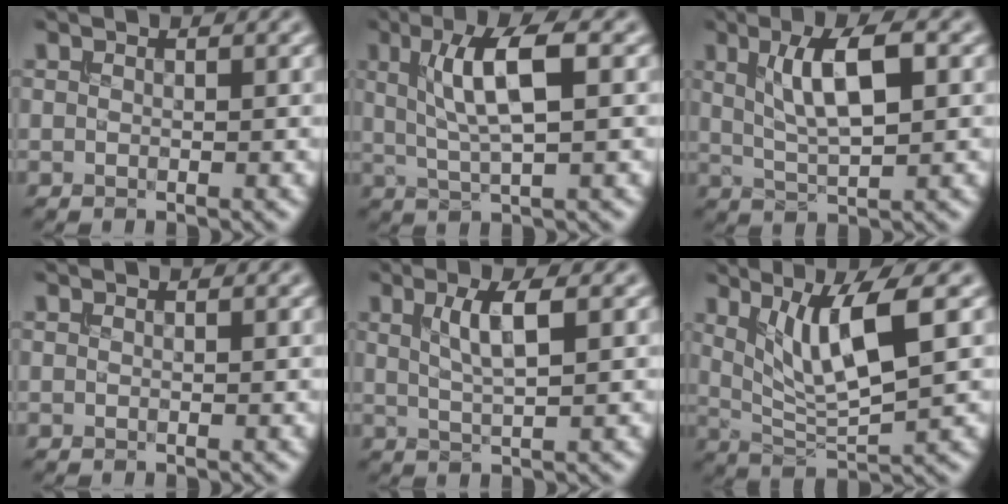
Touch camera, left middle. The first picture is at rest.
{"total": 5.9, "force": [1.3, 1.5, 5.5], "torque": [-0.100, 0.008, 0.024]}
{"total": 5.9, "force": [1.5, 1.8, 5.4], "torque": [-0.096, 0.005, 0.028]}
{"total": 0.0}
{"total": 3.4, "force": [1.0, 0.8, 3.1], "torque": [-0.058, 0.001, 0.019]}
{"total": 6.4, "force": [2.1, 1.4, 5.9], "torque": [-0.105, -0.009, 0.045]}